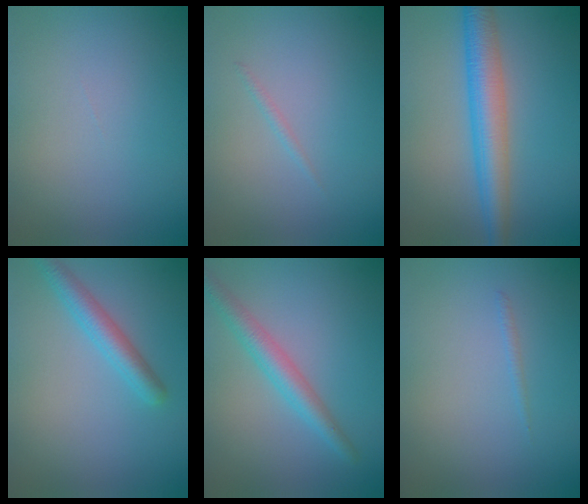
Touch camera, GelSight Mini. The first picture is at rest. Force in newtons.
{"total": 0.6, "press": 0.6, "slide": 0.1}
{"total": 5.6, "press": 5.6, "slide": 0.1}
{"total": 2.9, "press": 2.9, "slide": 0.1}
{"total": 3.3, "press": 3.3, "slide": 0.1}
{"total": 0.5, "press": 0.5, "slide": 0.1}